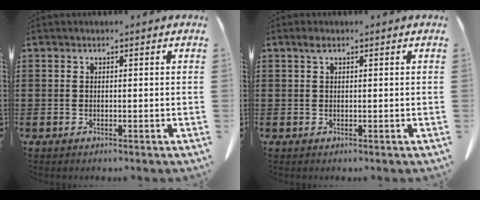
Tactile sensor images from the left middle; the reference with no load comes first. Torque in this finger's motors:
{"motor_torque": [1.16, 0.98, 0.36, 0.15]}